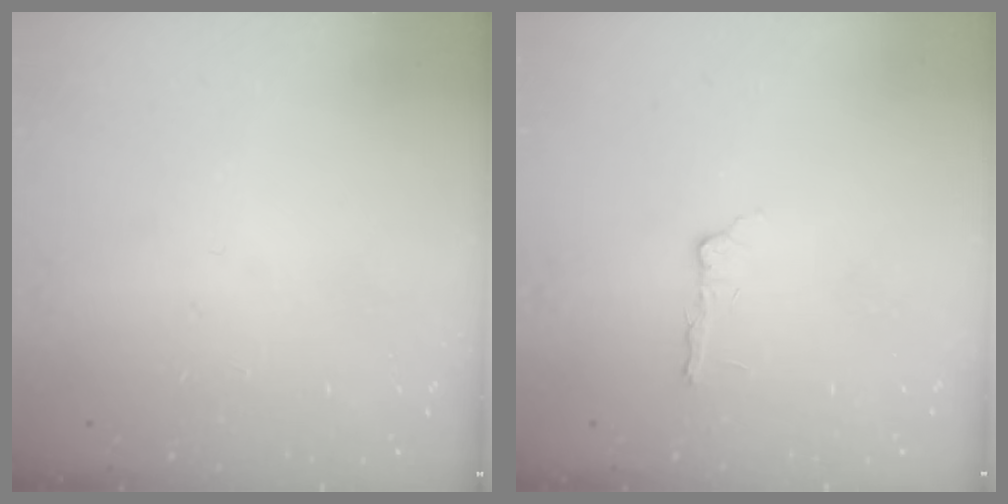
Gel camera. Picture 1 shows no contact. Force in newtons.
{"total": 2.2, "press": 2.1, "slide": 0.4}